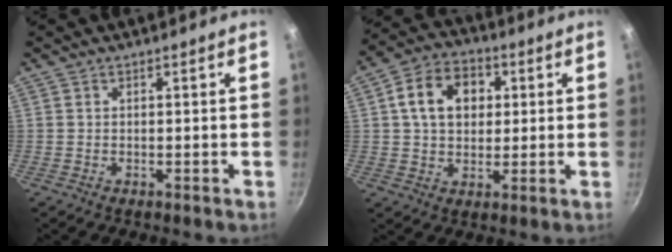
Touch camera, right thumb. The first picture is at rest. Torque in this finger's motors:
{"motor_torque": [0.45, 2.47, 0.94, -0.04, 0.08]}